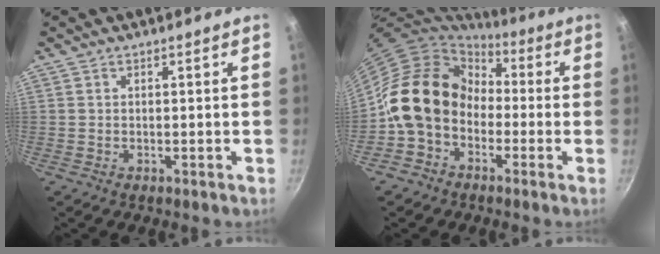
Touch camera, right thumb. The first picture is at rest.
{"total": 14.6, "force": [-1.2, 11.7, 8.6], "torque": [-0.114, 0.043, -0.038]}